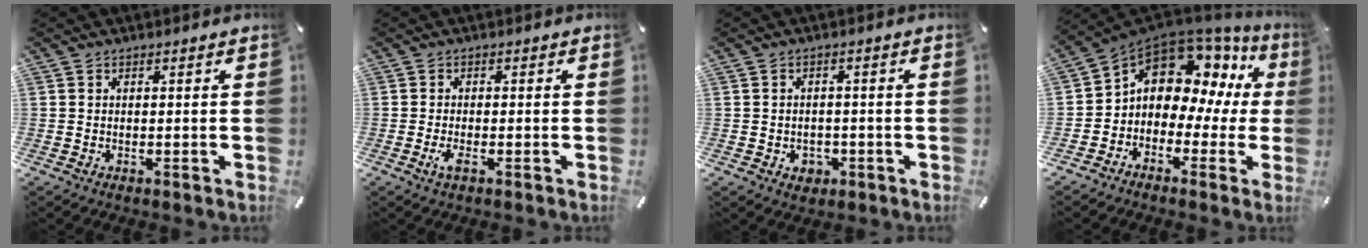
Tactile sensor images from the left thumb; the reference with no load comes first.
{"total": 2.4, "force": [-1.0, 0.7, 2.1], "torque": [-0.048, -0.003, -0.020]}
{"total": 3.1, "force": [-1.0, 2.8, 1.0], "torque": [-0.009, 0.002, -0.021]}
{"total": 10.6, "force": [5.0, 7.9, 5.0], "torque": [-0.093, -0.041, 0.090]}